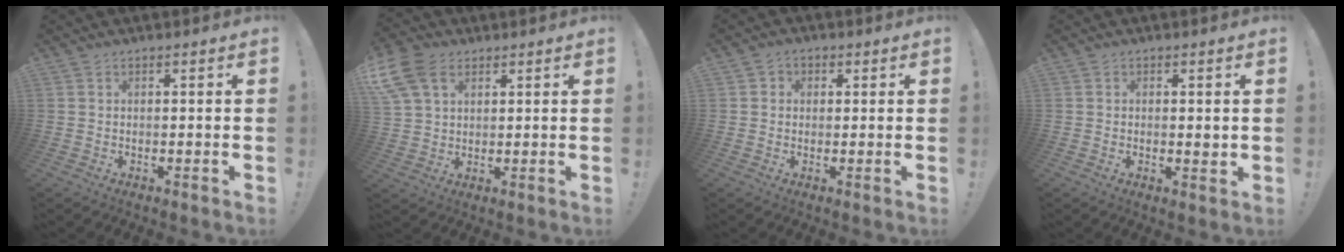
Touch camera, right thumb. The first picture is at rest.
{"total": 11.9, "force": [5.3, 7.9, 7.2], "torque": [-0.151, -0.014, 0.105]}
{"total": 2.4, "force": [0.0, 2.3, 0.9], "torque": [-0.008, 0.003, -0.001]}
{"total": 1.6, "force": [0.3, 0.8, 1.4], "torque": [-0.014, -0.005, 0.004]}